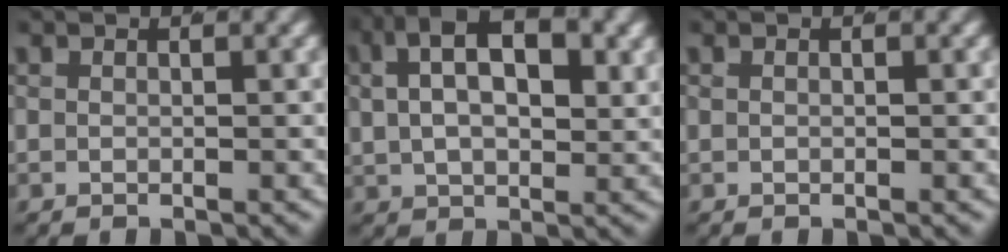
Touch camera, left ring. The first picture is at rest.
{"total": 8.0, "force": [2.2, 4.9, 5.9], "torque": [-0.091, 0.012, 0.024]}
{"total": 0.0}